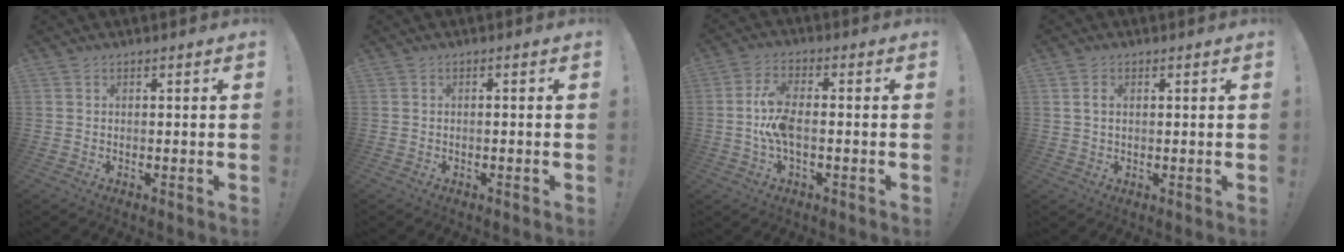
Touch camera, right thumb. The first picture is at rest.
{"total": 0.7, "force": [-0.5, -0.2, 0.4], "torque": [-0.006, -0.001, -0.010]}
{"total": 8.6, "force": [-1.3, 3.4, 7.8], "torque": [-0.158, 0.004, -0.021]}
{"total": 2.3, "force": [0.8, 1.4, 1.7], "torque": [-0.029, 0.003, 0.014]}